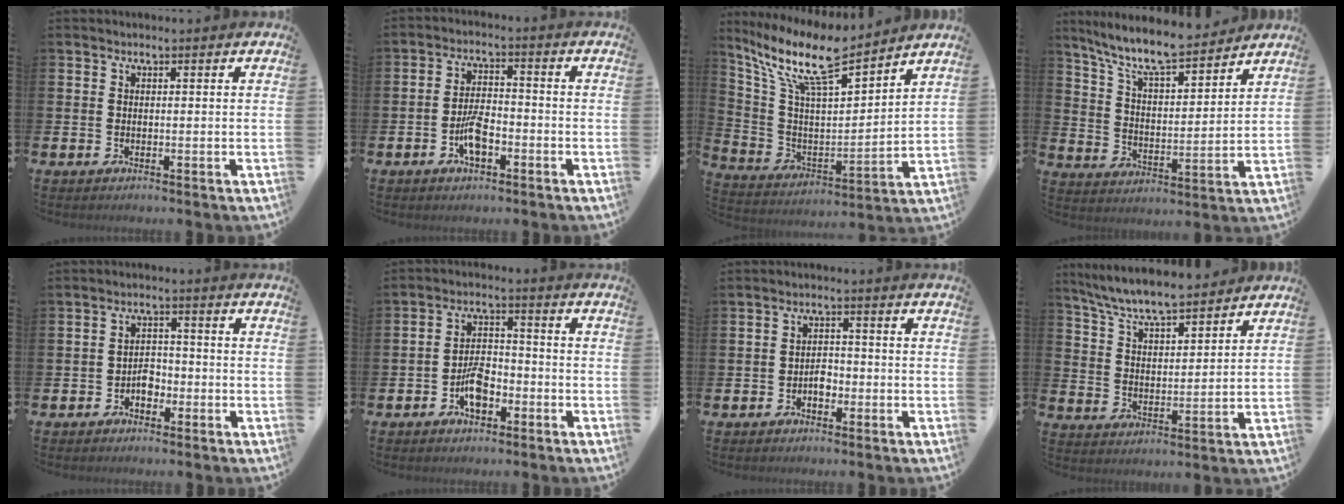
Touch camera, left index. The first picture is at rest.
{"total": 4.7, "force": [-2.0, 2.1, 3.7], "torque": [-0.076, 0.011, -0.037]}
{"total": 12.1, "force": [9.9, 2.7, 6.5], "torque": [-0.170, -0.050, 0.170]}
{"total": 9.7, "force": [8.7, 1.7, 3.9], "torque": [-0.108, -0.056, 0.152]}
{"total": 2.6, "force": [-1.4, 1.7, 1.3], "torque": [-0.027, 0.007, -0.030]}
{"total": 5.2, "force": [-2.5, 2.6, 3.7], "torque": [-0.074, 0.016, -0.046]}
{"total": 2.1, "force": [-1.0, 1.4, 1.3], "torque": [-0.025, 0.006, -0.021]}
{"total": 7.1, "force": [6.8, 0.5, 2.1], "torque": [-0.072, -0.039, 0.121]}